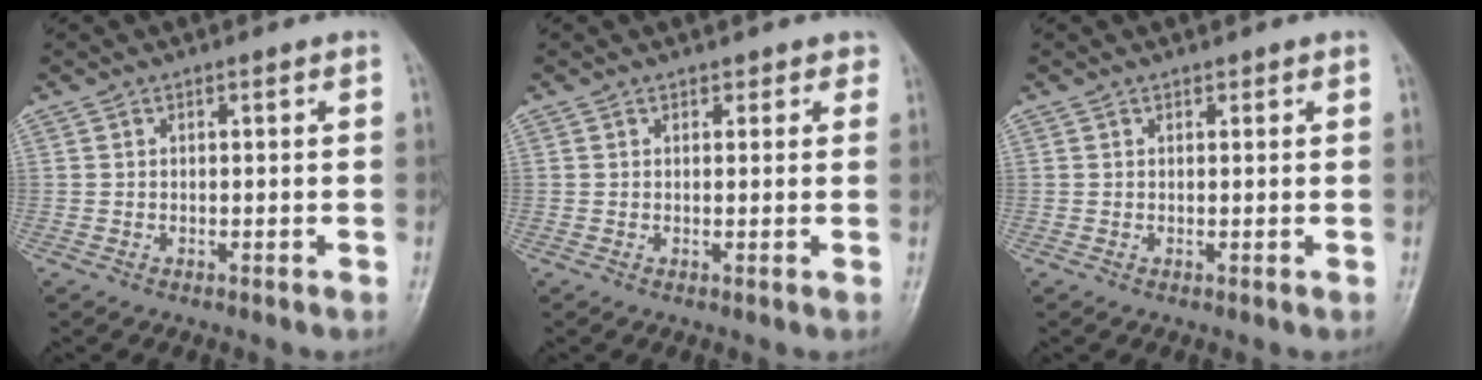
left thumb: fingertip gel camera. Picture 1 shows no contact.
{"total": 1.5, "force": [1.1, 1.1, 0.2], "torque": [0.020, -0.005, 0.007]}
{"total": 0.5, "force": [0.5, 0.3, 0.1], "torque": [0.000, -0.003, 0.006]}